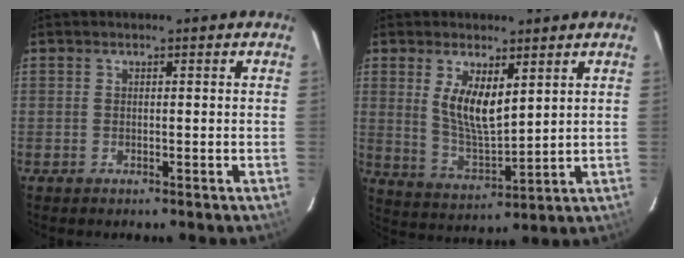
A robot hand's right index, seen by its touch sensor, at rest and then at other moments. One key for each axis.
{"total": 8.9, "fx": 3.6, "fy": 3.3, "fz": 7.5, "tx": -0.138, "ty": -0.008, "tz": 0.078}